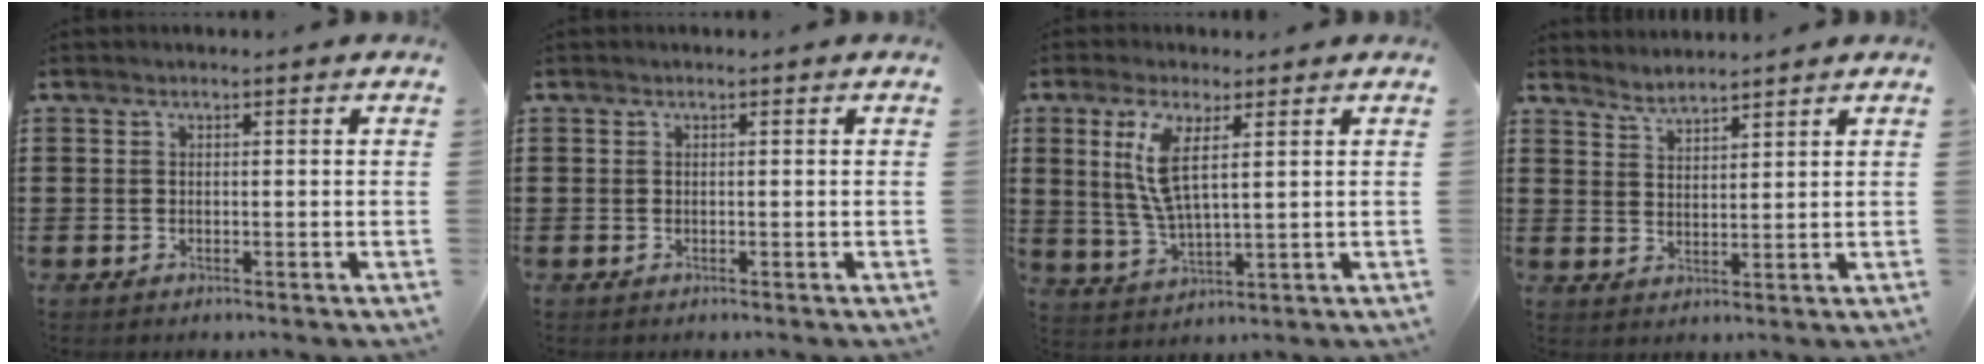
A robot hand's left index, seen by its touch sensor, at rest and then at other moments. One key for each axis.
{"total": 0.0}
{"total": 7.8, "fx": 3.2, "fy": 2.6, "fz": 6.6, "tx": -0.153, "ty": -0.001, "tz": 0.052}
{"total": 3.0, "fx": 3.0, "fy": 0.0, "fz": -0.2, "tx": -0.006, "ty": -0.009, "tz": 0.058}